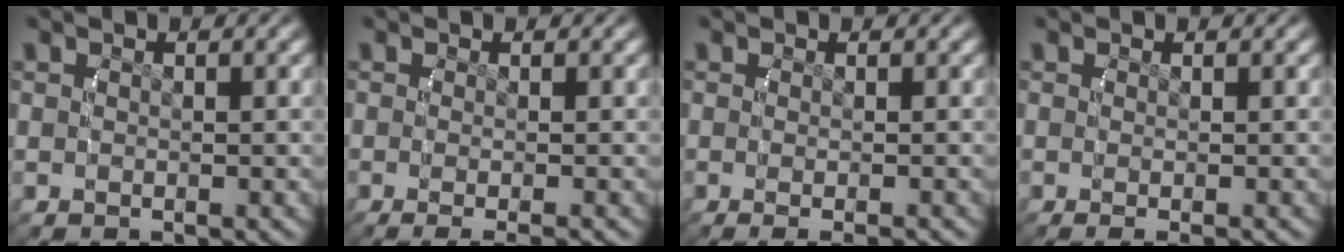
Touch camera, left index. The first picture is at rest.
{"total": 3.7, "force": [-2.7, 0.5, 2.4], "torque": [-0.031, -0.008, -0.033]}
{"total": 2.6, "force": [-1.8, 0.3, 1.8], "torque": [-0.023, -0.004, -0.021]}
{"total": 2.1, "force": [-1.3, 0.1, 1.6], "torque": [-0.018, -0.003, -0.015]}